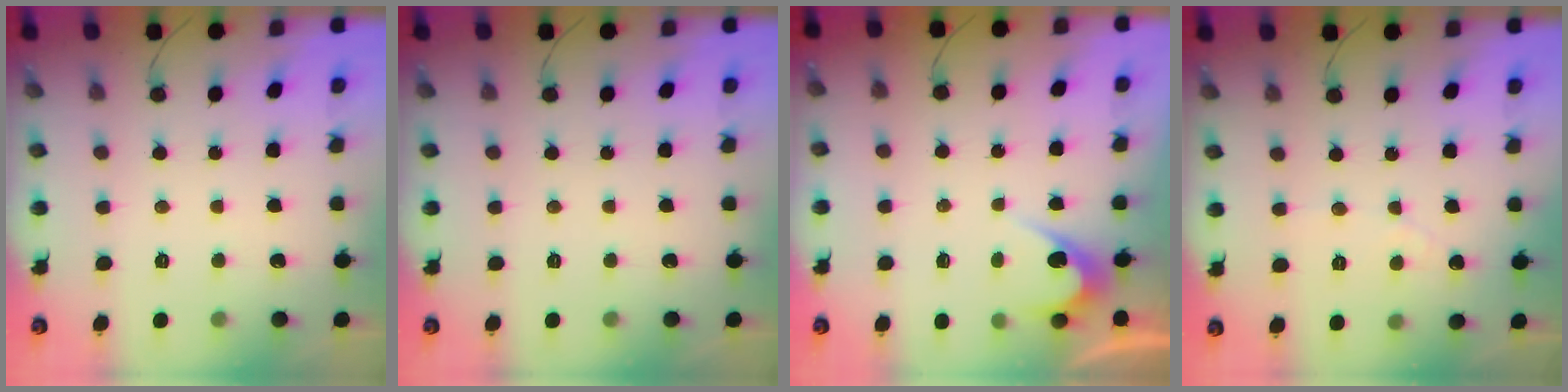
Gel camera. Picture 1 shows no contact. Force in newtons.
{"total": 0.0}
{"total": 3.2, "press": 3.2, "slide": 0.3}
{"total": 2.8, "press": 2.8, "slide": 0.2}